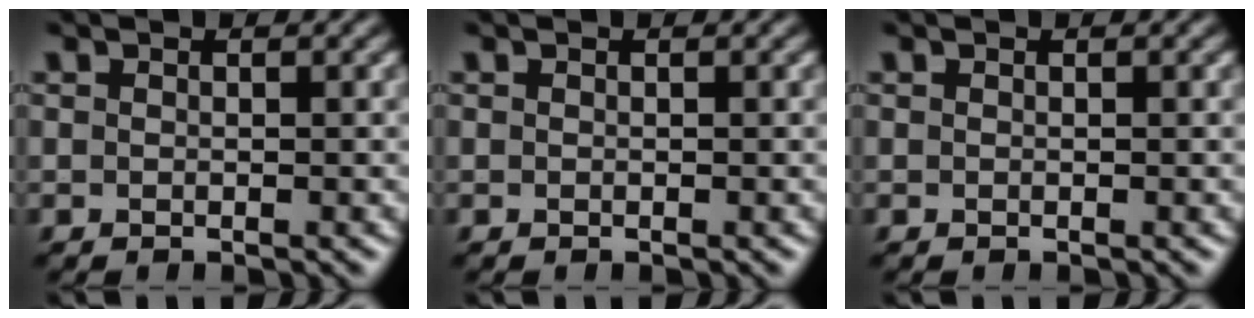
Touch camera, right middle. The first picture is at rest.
{"total": 0.0}
{"total": 0.0}